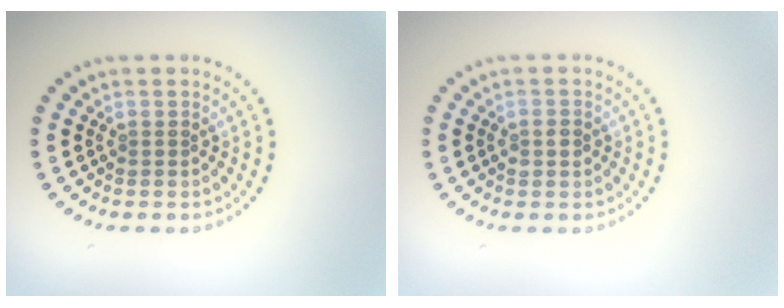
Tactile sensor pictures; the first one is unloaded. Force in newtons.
{"total": 1.4, "press": 1.4, "slide": 0.2}